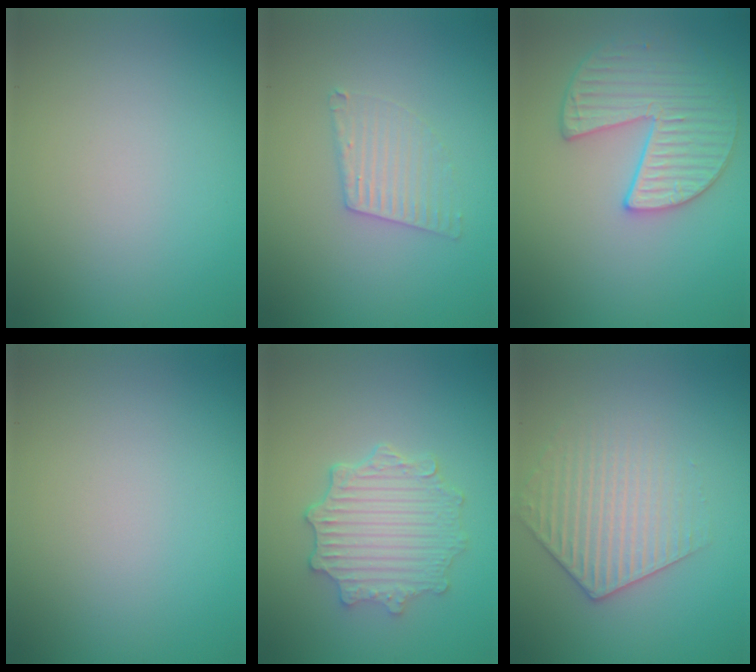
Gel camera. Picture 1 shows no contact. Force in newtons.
{"total": 2.5, "press": 2.5, "slide": 0.2}
{"total": 4.2, "press": 4.1, "slide": 1.0}
{"total": 0.0}
{"total": 5.1, "press": 4.1, "slide": 3.0}
{"total": 3.2, "press": 3.0, "slide": 0.9}